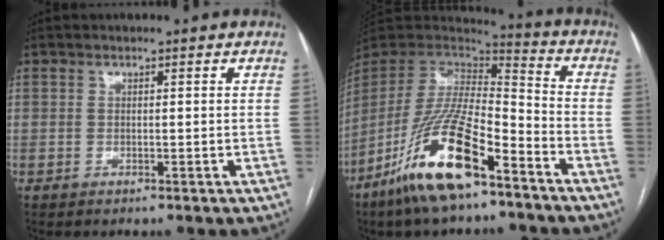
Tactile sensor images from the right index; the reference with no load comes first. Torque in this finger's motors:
{"motor_torque": [0.90, -0.94, 0.06, -0.02]}